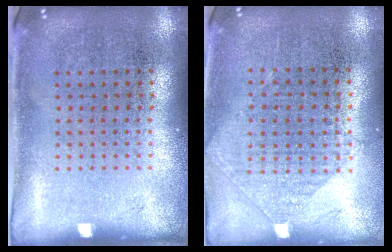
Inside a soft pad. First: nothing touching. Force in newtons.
{"total": 0.9, "press": 0.8, "slide": 0.3}